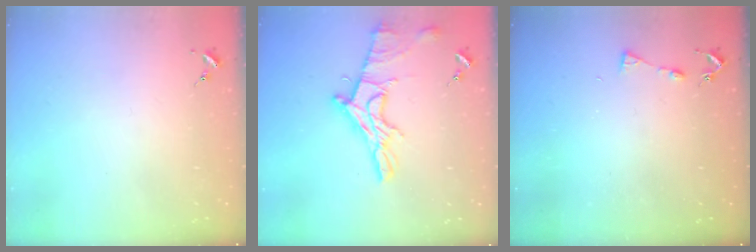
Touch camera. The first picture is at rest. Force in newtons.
{"total": 14.1, "press": 14.1, "slide": 1.3}
{"total": 3.7, "press": 3.7, "slide": 0.5}